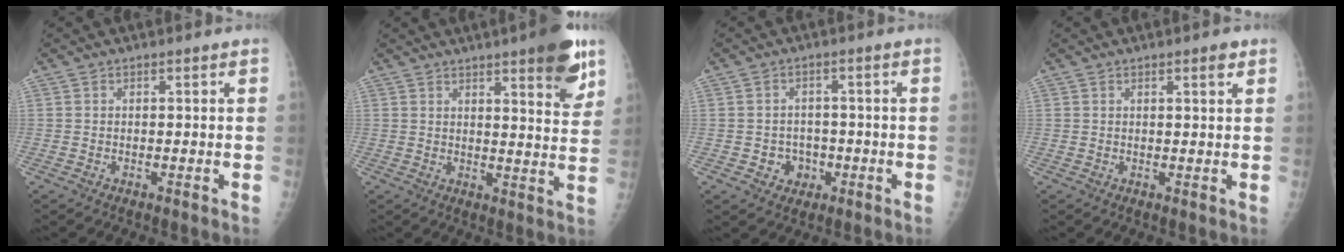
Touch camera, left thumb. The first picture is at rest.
{"total": 10.9, "force": [6.5, 2.3, 8.5], "torque": [-0.088, -0.033, 0.081]}
{"total": 4.3, "force": [-1.4, 3.8, 1.4], "torque": [0.005, 0.010, -0.018]}
{"total": 1.9, "force": [1.1, 0.3, 1.5], "torque": [-0.019, -0.005, 0.015]}